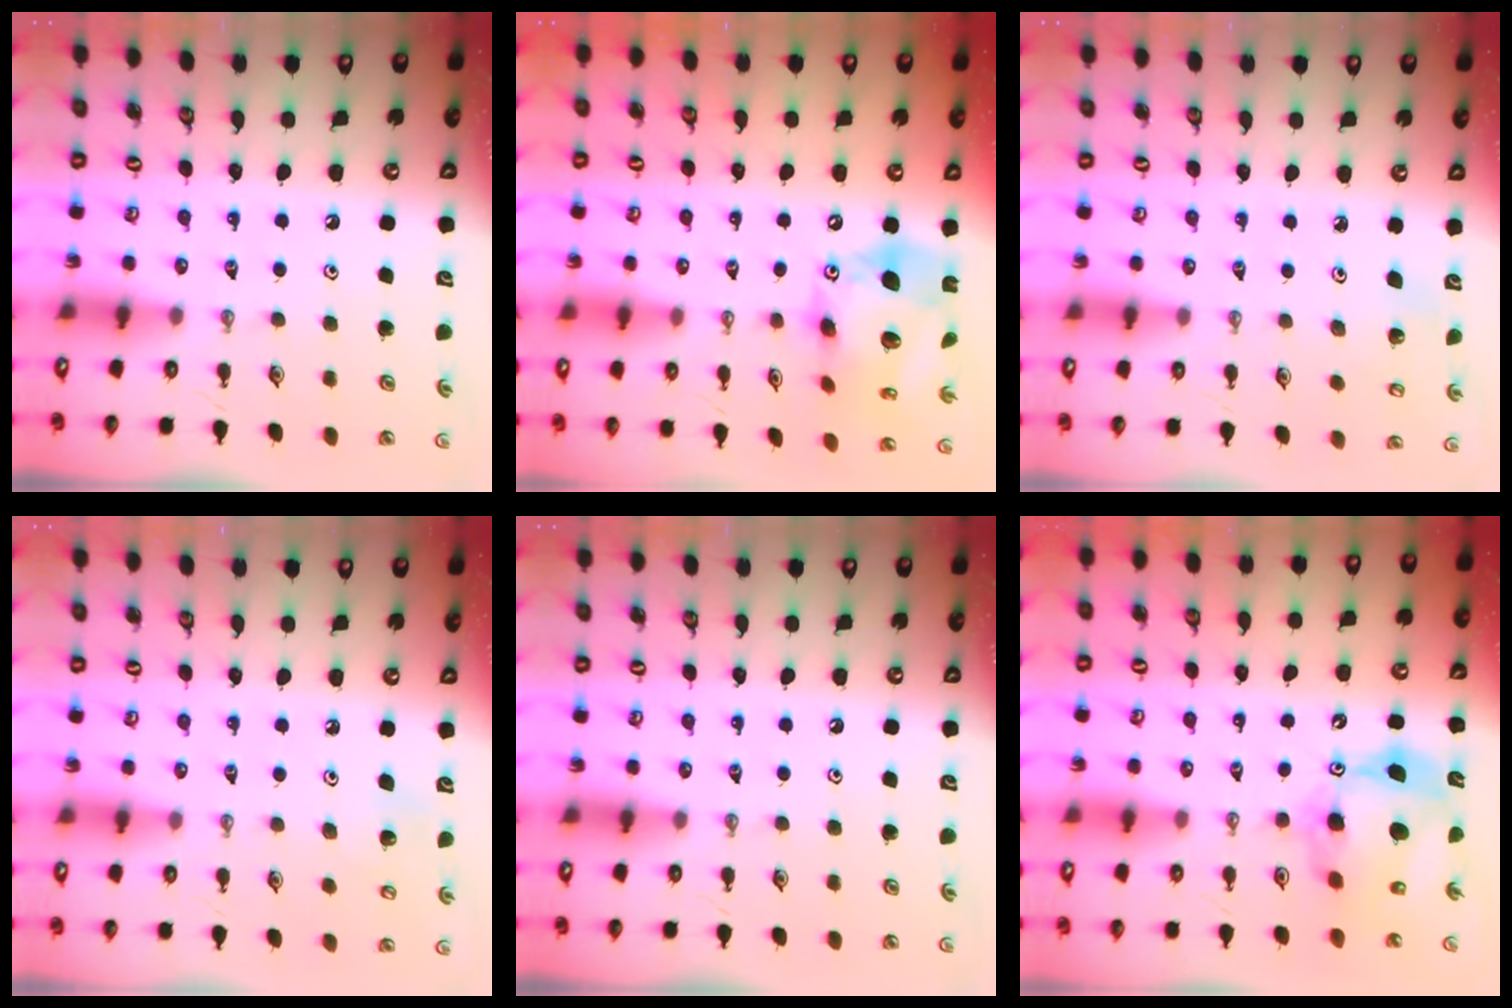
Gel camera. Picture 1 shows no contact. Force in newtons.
{"total": 18.2, "press": 18.2, "slide": 1.3}
{"total": 3.0, "press": 3.0, "slide": 0.5}
{"total": 6.7, "press": 6.7, "slide": 0.8}
{"total": 0.0}
{"total": 13.3, "press": 13.2, "slide": 1.1}